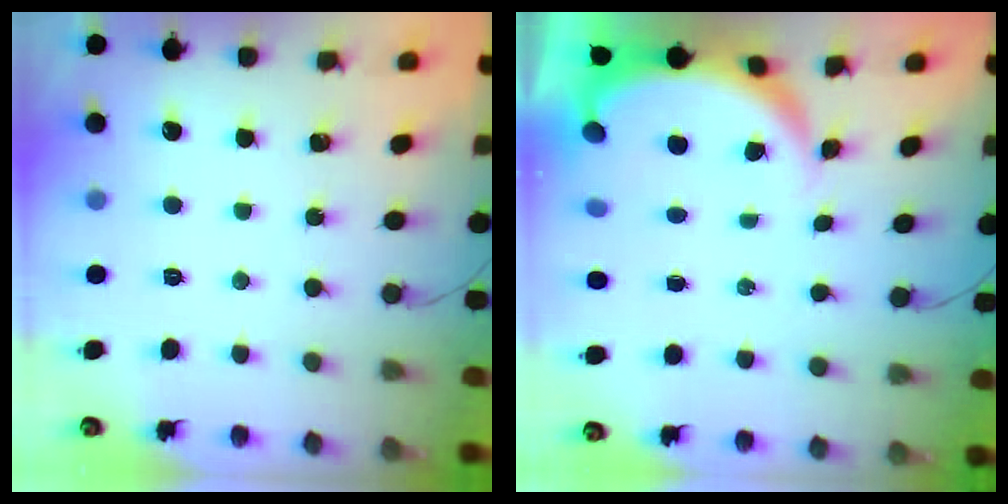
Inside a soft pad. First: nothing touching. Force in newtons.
{"total": 6.3, "press": 6.2, "slide": 0.4}